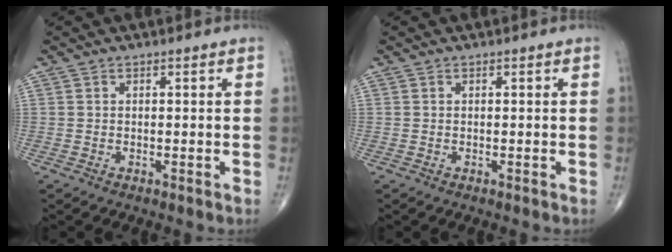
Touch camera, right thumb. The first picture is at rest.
{"total": 0.0}